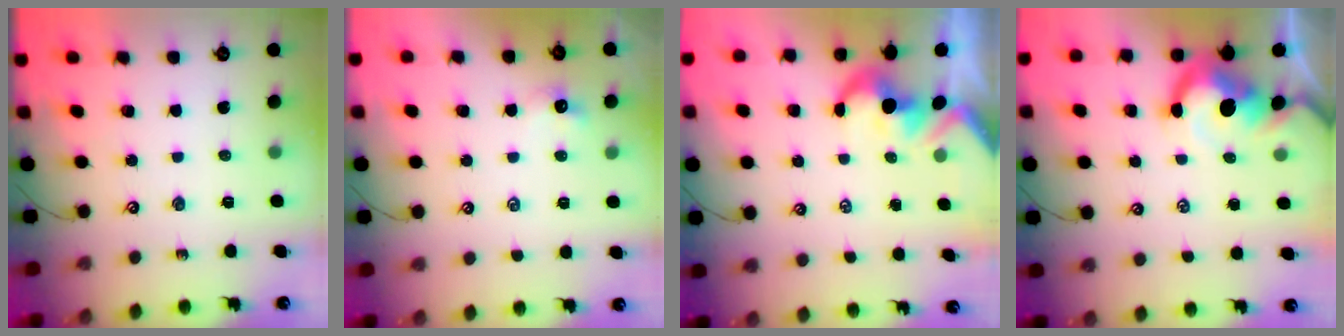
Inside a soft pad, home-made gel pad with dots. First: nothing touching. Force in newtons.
{"total": 1.2, "press": 1.0, "slide": 0.6}
{"total": 1.7, "press": 1.4, "slide": 1.0}
{"total": 6.7, "press": 6.6, "slide": 1.1}